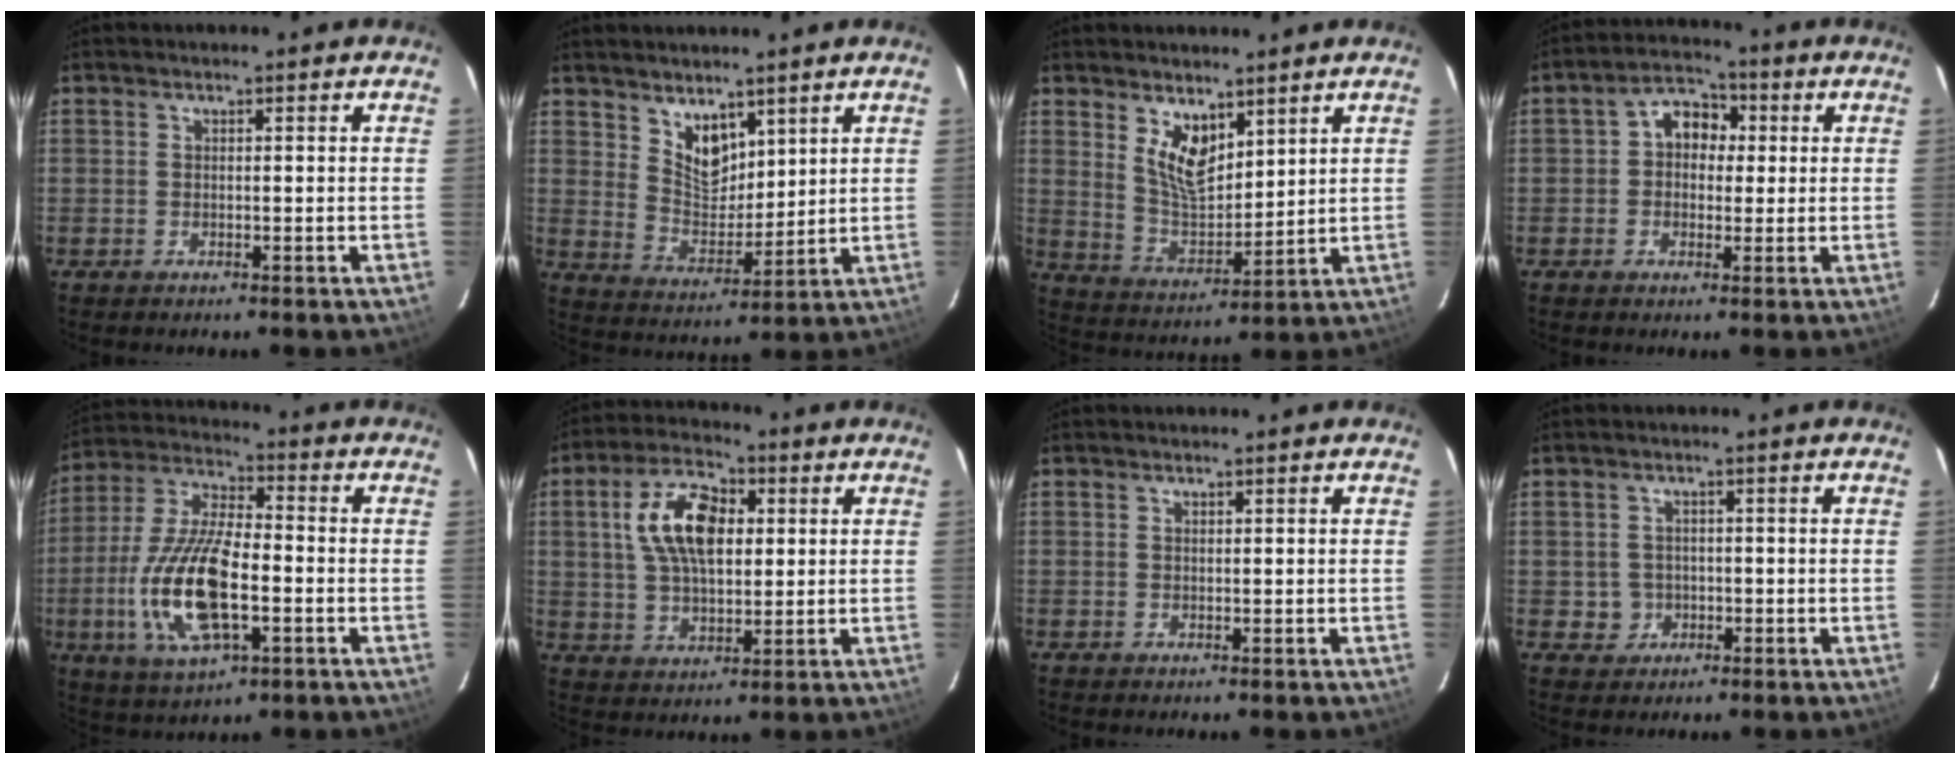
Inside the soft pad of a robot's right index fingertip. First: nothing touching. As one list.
[{"total": 7.3, "force": [5.0, 4.1, 3.4], "torque": [-0.050, 0.000, 0.101]}, {"total": 8.1, "force": [4.8, 3.8, 5.4], "torque": [-0.095, -0.003, 0.101]}, {"total": 6.4, "force": [0.6, 5.2, 3.7], "torque": [-0.063, 0.029, 0.008]}, {"total": 17.2, "force": [-4.2, 6.6, 15.3], "torque": [-0.326, -0.007, -0.079]}, {"total": 12.4, "force": [2.8, 6.7, 10.1], "torque": [-0.191, 0.022, 0.052]}, {"total": 0.0}, {"total": 3.2, "force": [-0.6, 3.1, 0.1], "torque": [-0.002, 0.012, -0.003]}]